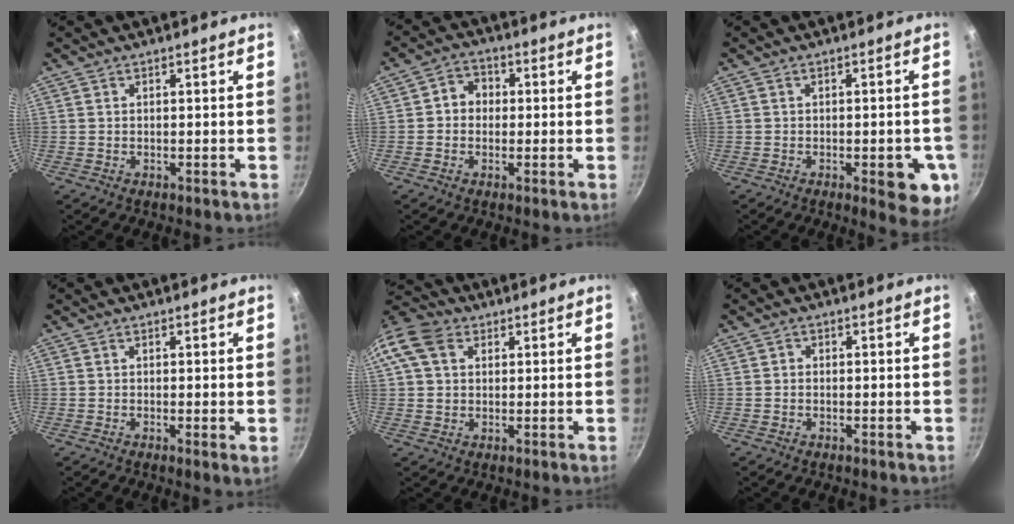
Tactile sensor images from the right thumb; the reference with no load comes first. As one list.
[{"total": 4.8, "force": [0.1, 4.2, 2.2], "torque": [-0.008, 0.010, -0.009]}, {"total": 9.2, "force": [-2.8, 3.4, 8.1], "torque": [-0.067, 0.009, -0.030]}, {"total": 1.7, "force": [0.1, 0.3, 1.6], "torque": [-0.024, -0.007, -0.002]}, {"total": 10.6, "force": [3.3, 8.0, 6.1], "torque": [-0.113, 0.012, 0.045]}, {"total": 0.8, "force": [-0.2, 0.7, 0.2], "torque": [-0.003, 0.004, -0.004]}]